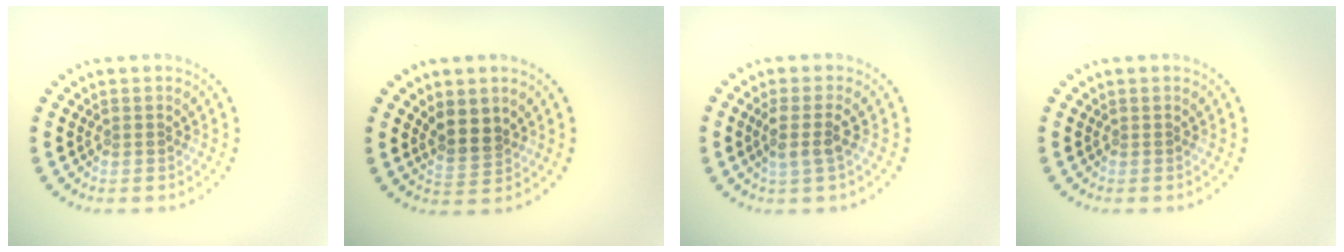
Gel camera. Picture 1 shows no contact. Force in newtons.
{"total": 2.7, "press": 2.3, "slide": 1.3}
{"total": 2.2, "press": 1.8, "slide": 1.2}
{"total": 0.0}